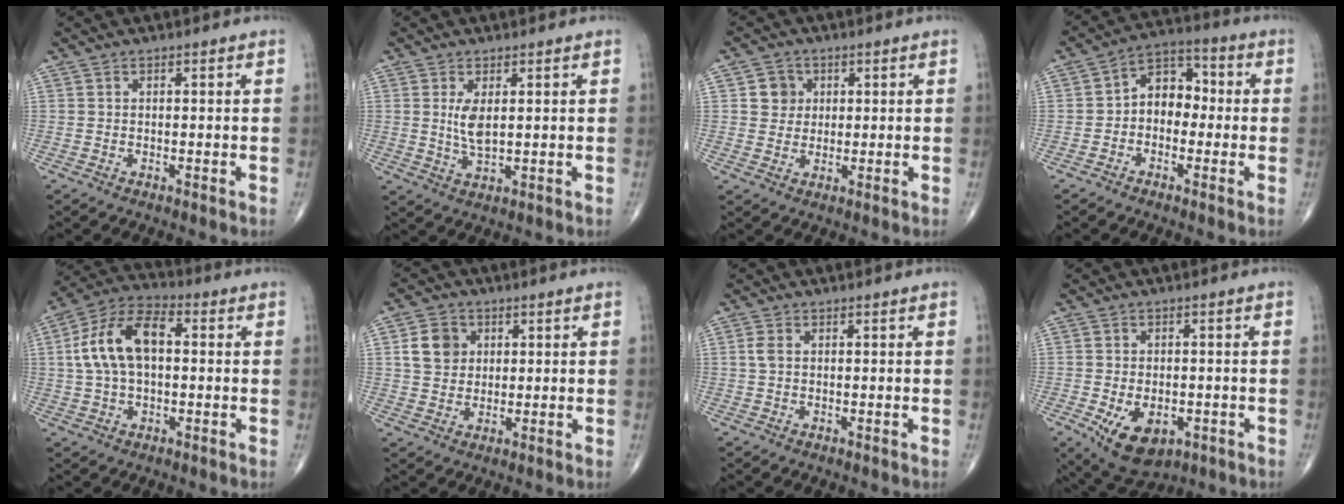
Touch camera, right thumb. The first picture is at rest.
{"total": 4.3, "force": [1.0, 1.7, 3.8], "torque": [-0.073, -0.014, 0.025]}
{"total": 4.3, "force": [1.1, 4.0, 1.1], "torque": [0.005, 0.001, 0.014]}
{"total": 7.9, "force": [-0.8, 5.9, 5.2], "torque": [-0.048, 0.035, -0.033]}
{"total": 13.6, "force": [1.6, 7.7, 11.1], "torque": [-0.210, 0.032, 0.021]}
{"total": 6.9, "force": [1.8, 5.8, 3.2], "torque": [-0.037, -0.004, 0.032]}
{"total": 1.8, "force": [0.3, 1.2, 1.4], "torque": [-0.035, 0.003, 0.004]}
{"total": 10.0, "force": [-3.7, 6.0, 7.1], "torque": [-0.104, 0.002, -0.043]}